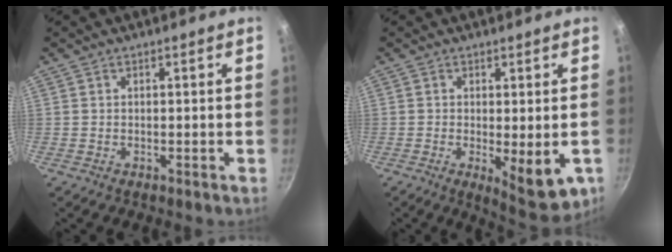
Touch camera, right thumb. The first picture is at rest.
{"total": 8.9, "force": [-1.8, 3.1, 8.1], "torque": [-0.101, -0.012, -0.014]}